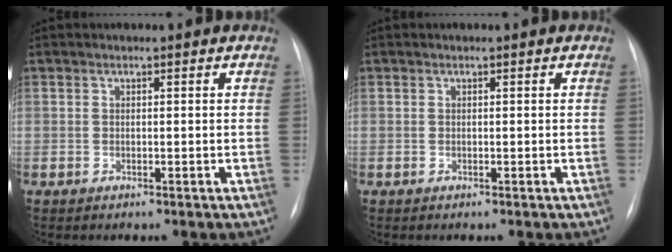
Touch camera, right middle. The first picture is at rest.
{"total": 0.0}